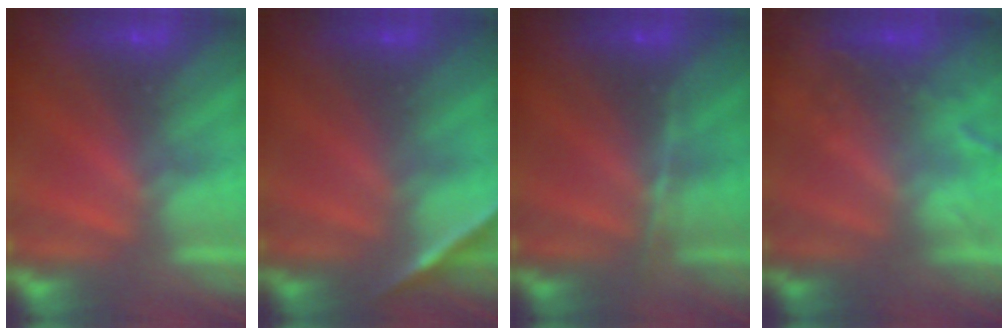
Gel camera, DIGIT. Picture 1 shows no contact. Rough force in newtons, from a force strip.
{"total": 1.6}
{"total": 2.9}
{"total": 2.1}